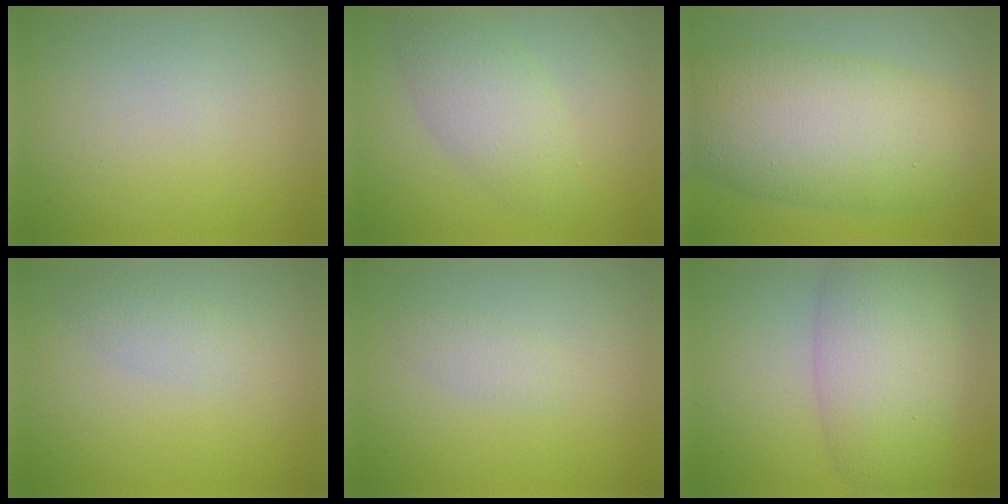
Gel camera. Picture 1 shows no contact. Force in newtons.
{"total": 4.0, "press": 4.0, "slide": 0.0}
{"total": 11.0, "press": 11.0, "slide": 0.0}
{"total": 1.3, "press": 1.3, "slide": 0.0}
{"total": 1.2, "press": 1.2, "slide": 0.1}
{"total": 7.8, "press": 7.8, "slide": 0.2}